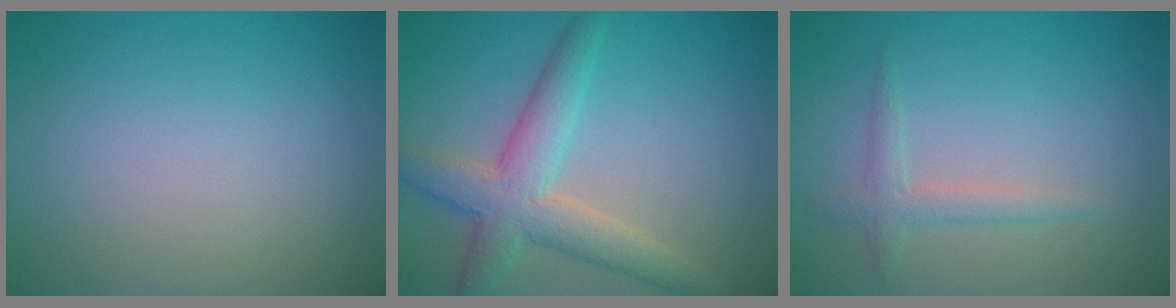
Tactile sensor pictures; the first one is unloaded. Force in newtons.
{"total": 5.4, "press": 5.4, "slide": 0.1}
{"total": 1.7, "press": 1.7, "slide": 0.1}